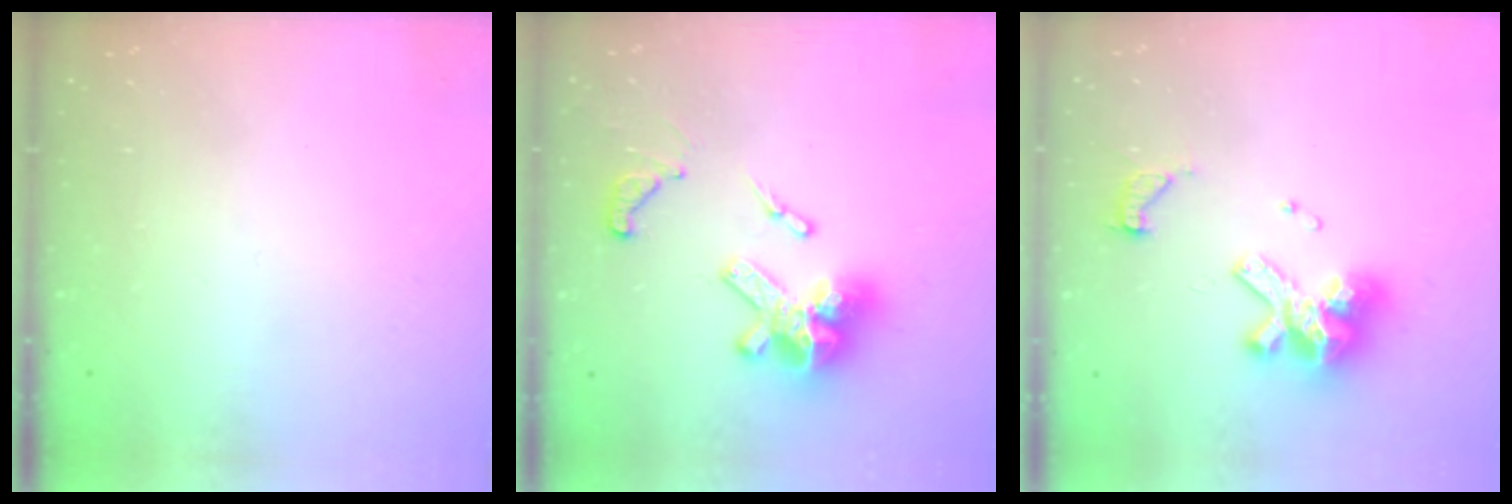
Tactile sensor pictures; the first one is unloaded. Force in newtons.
{"total": 17.3, "press": 17.2, "slide": 1.9}
{"total": 13.1, "press": 13.0, "slide": 1.3}